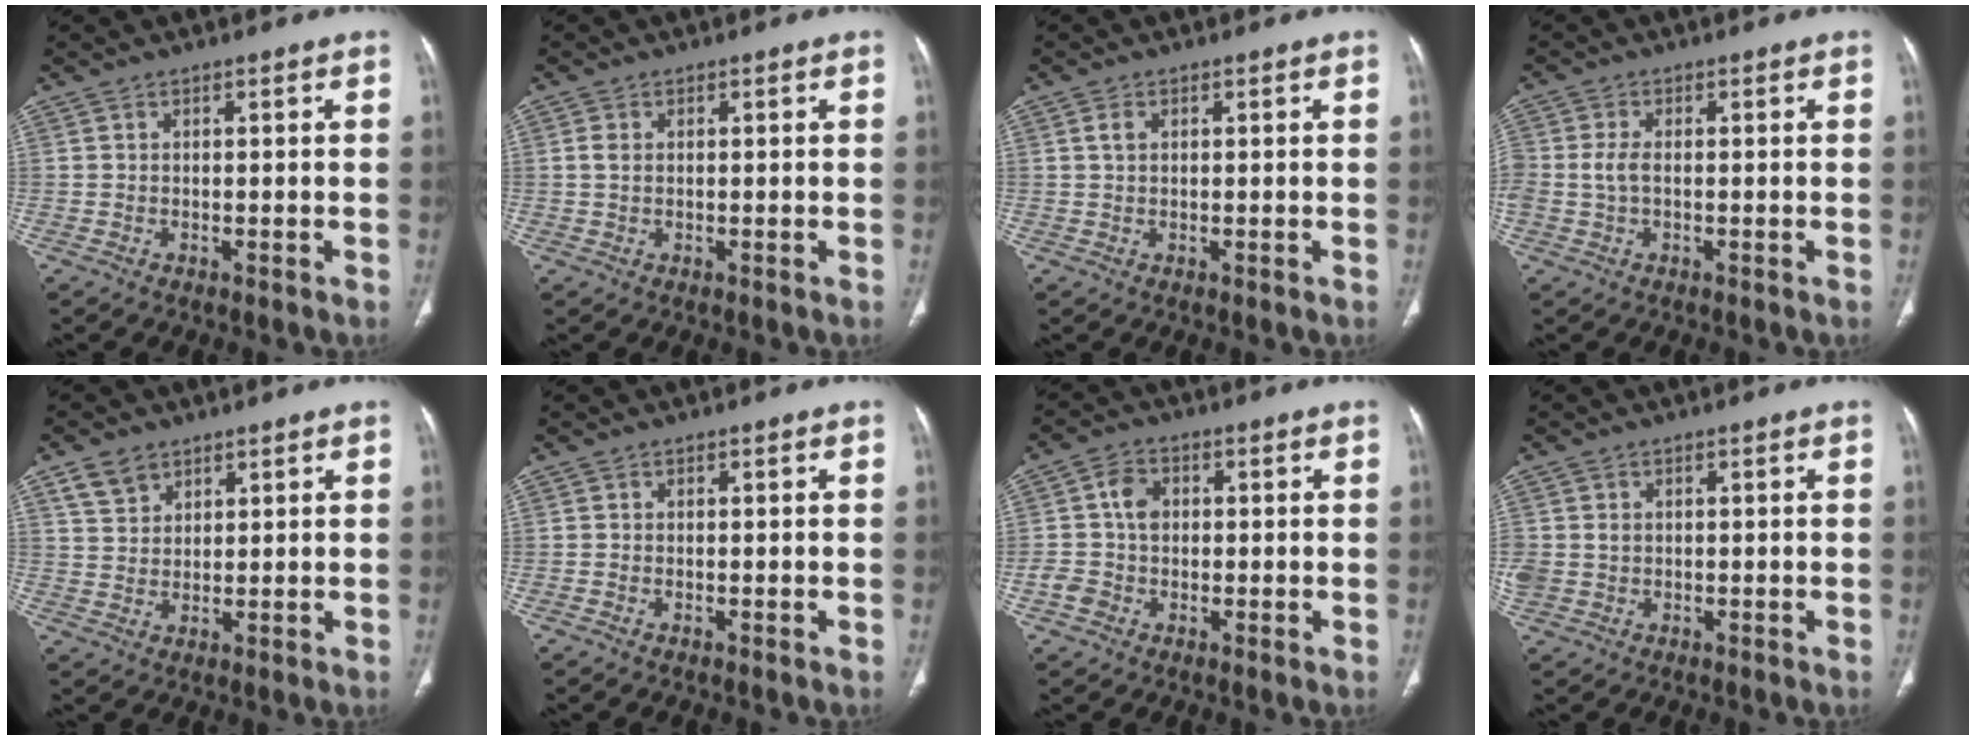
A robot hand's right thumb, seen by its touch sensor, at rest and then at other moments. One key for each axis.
{"total": 1.7, "fx": 0.3, "fy": 1.2, "fz": 1.2, "tx": -0.029, "ty": 0.002, "tz": 0.007}
{"total": 1.5, "fx": 0.5, "fy": 1.0, "fz": 1.1, "tx": -0.018, "ty": 0.003, "tz": 0.011}
{"total": 2.9, "fx": -0.3, "fy": 1.7, "fz": 2.4, "tx": -0.059, "ty": 0.005, "tz": -0.006}
{"total": 5.0, "fx": 3.2, "fy": 3.3, "fz": 1.9, "tx": -0.021, "ty": -0.012, "tz": 0.067}
{"total": 0.0}
{"total": 6.1, "fx": 0.0, "fy": 5.1, "fz": 3.3, "tx": -0.049, "ty": 0.020, "tz": -0.004}
{"total": 3.7, "fx": 0.1, "fy": 3.1, "fz": 1.9, "tx": -0.050, "ty": 0.007, "tz": 0.011}